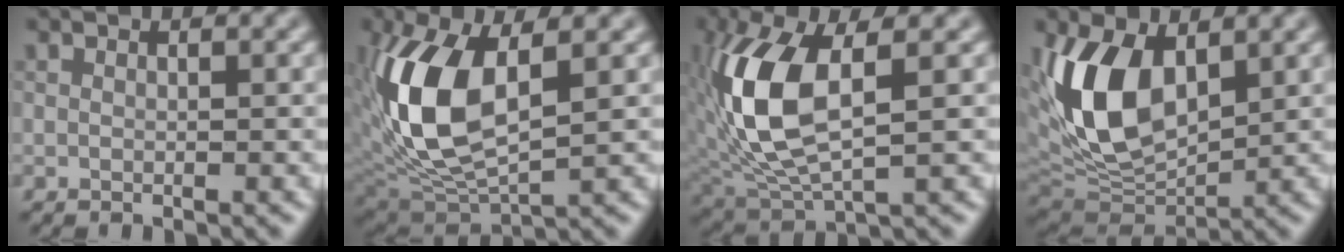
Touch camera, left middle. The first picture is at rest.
{"total": 8.9, "force": [1.1, 4.2, 7.8], "torque": [-0.182, -0.003, 0.032]}
{"total": 8.2, "force": [0.7, 3.6, 7.3], "torque": [-0.175, 0.005, 0.026]}
{"total": 9.0, "force": [1.6, 5.1, 7.2], "torque": [-0.173, 0.002, 0.033]}